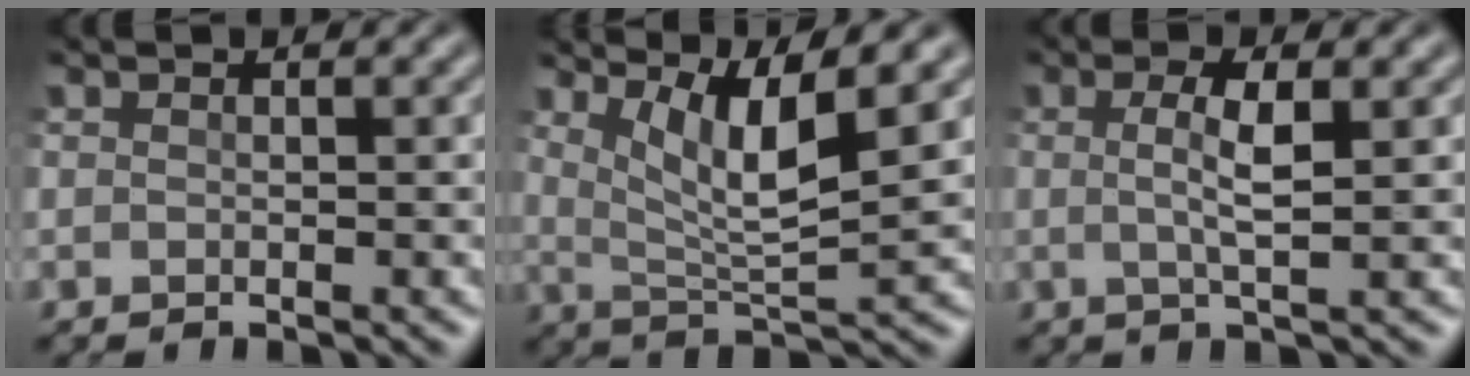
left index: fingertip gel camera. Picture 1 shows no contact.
{"total": 6.1, "force": [2.8, 1.3, 5.3], "torque": [-0.093, -0.007, 0.053]}
{"total": 3.2, "force": [0.2, 0.6, 3.1], "torque": [-0.061, -0.001, 0.000]}